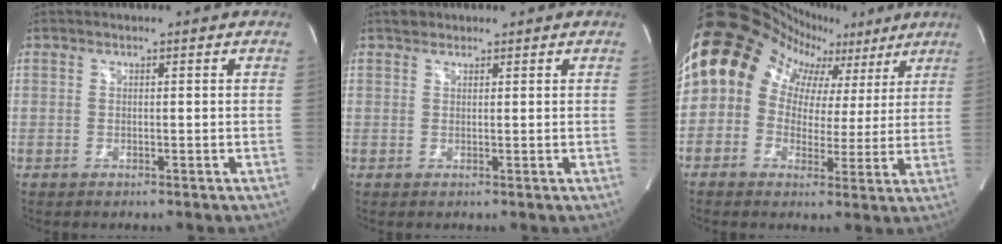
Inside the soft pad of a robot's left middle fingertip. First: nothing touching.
{"total": 1.2, "force": [0.9, 0.7, 0.1], "torque": [-0.002, 0.009, 0.014]}
{"total": 17.8, "force": [8.6, 13.6, 7.7], "torque": [-0.145, 0.077, 0.120]}